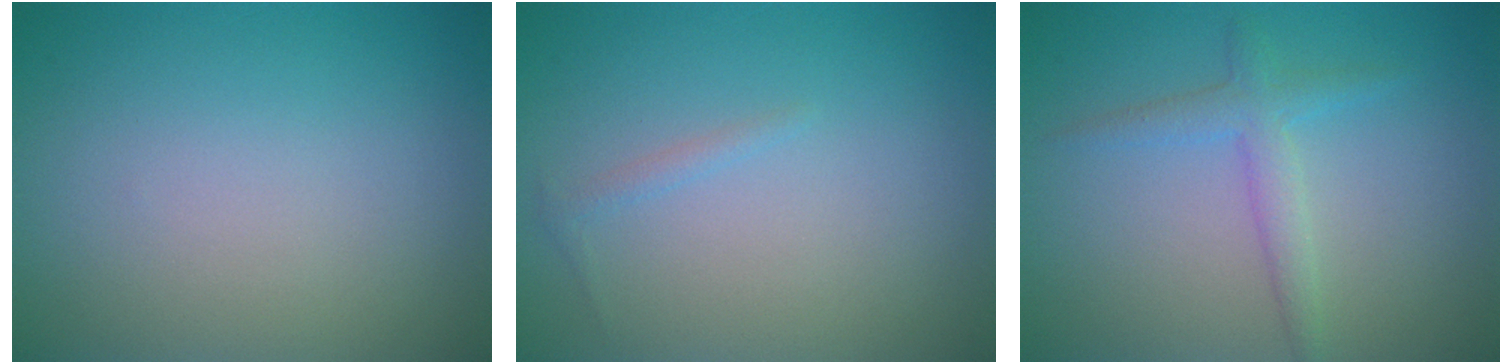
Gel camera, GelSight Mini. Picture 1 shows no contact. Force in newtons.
{"total": 0.6, "press": 0.6, "slide": 0.1}
{"total": 2.2, "press": 2.2, "slide": 0.1}